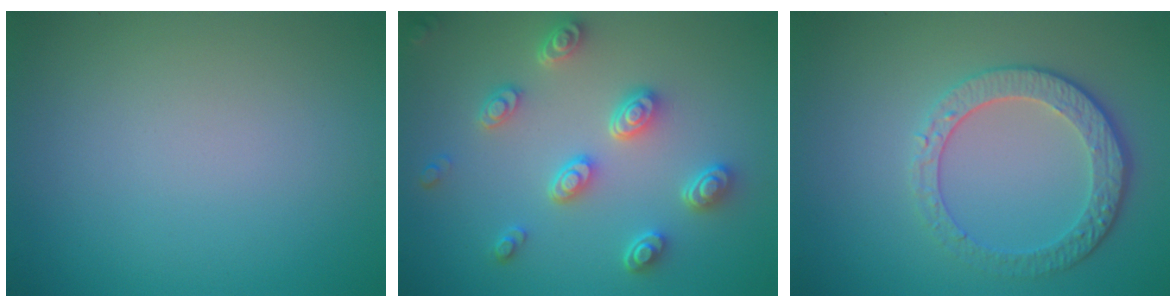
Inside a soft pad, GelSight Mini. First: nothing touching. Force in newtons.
{"total": 4.4, "press": 3.6, "slide": 2.5}
{"total": 3.9, "press": 3.1, "slide": 2.4}